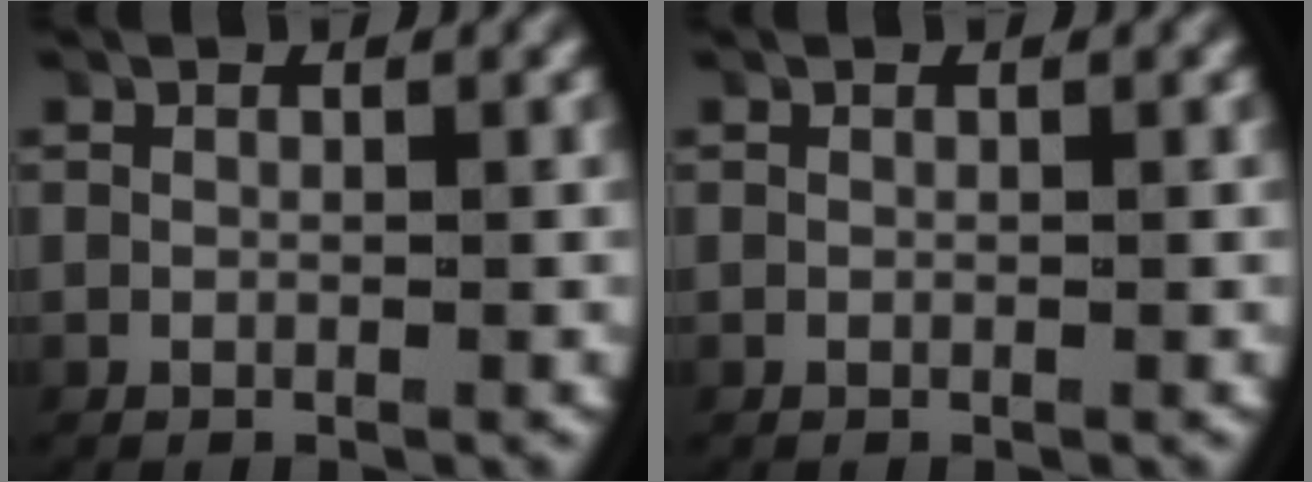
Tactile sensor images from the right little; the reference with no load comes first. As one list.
[{"total": 0.0}]